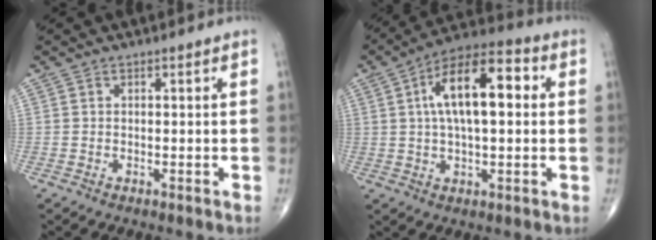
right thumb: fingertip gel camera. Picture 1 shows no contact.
{"total": 15.2, "force": [2.7, 6.6, 13.4], "torque": [-0.218, 0.028, 0.037]}